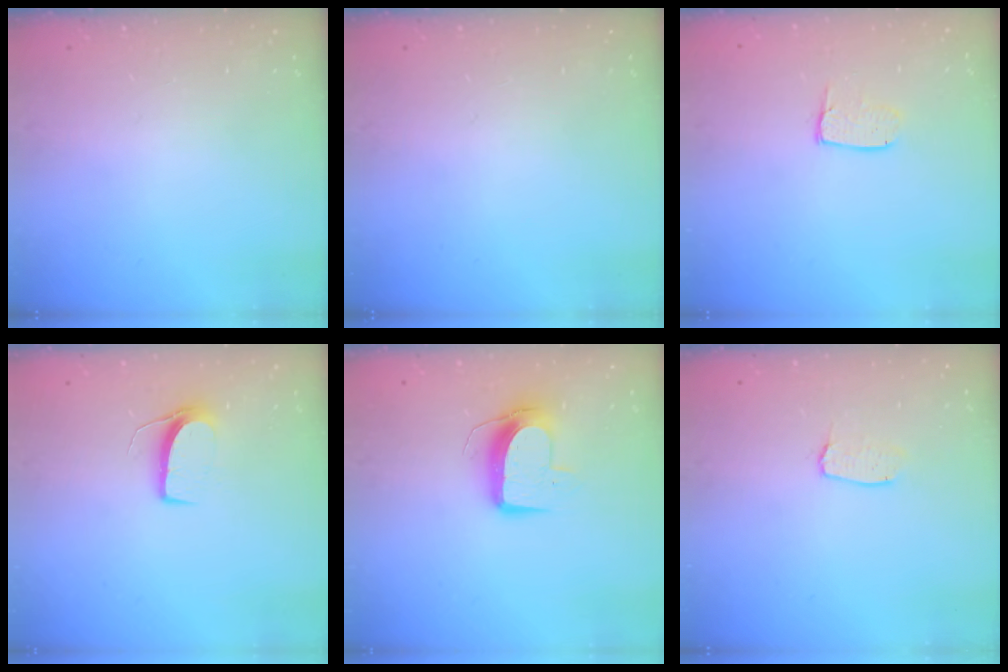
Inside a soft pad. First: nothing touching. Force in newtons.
{"total": 0.0}
{"total": 6.7, "press": 6.7, "slide": 0.5}
{"total": 7.0, "press": 7.0, "slide": 0.4}
{"total": 10.2, "press": 10.2, "slide": 0.4}
{"total": 4.0, "press": 4.0, "slide": 0.3}